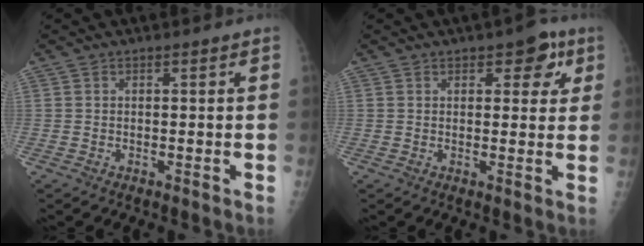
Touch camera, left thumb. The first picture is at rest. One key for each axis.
{"total": 5.7, "fx": 2.7, "fy": 3.1, "fz": 3.9, "tx": -0.015, "ty": -0.007, "tz": 0.026}